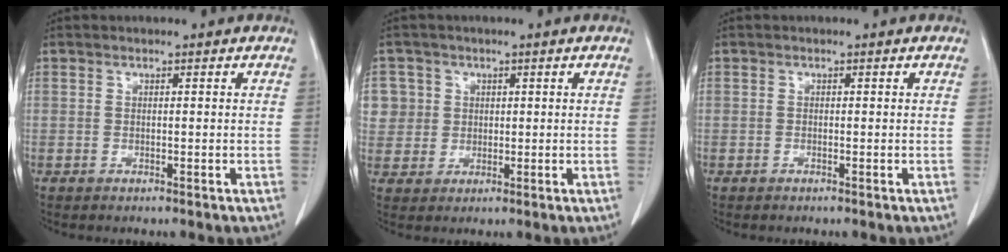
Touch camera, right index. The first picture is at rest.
{"total": 6.2, "force": [1.8, 5.9, 0.2], "torque": [0.002, 0.015, 0.043]}
{"total": 0.0}